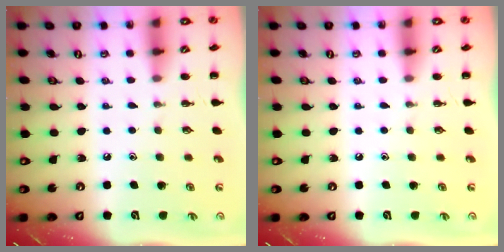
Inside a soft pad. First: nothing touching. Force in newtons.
{"total": 0.0}